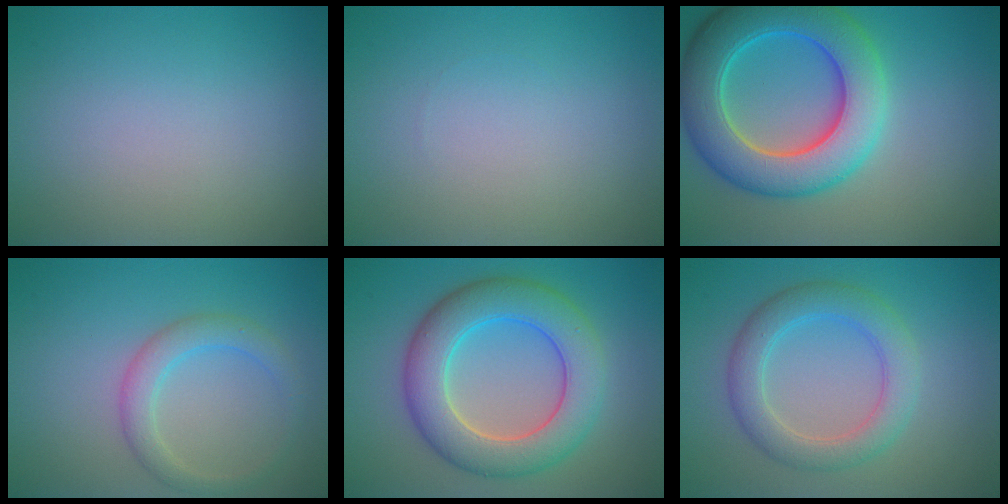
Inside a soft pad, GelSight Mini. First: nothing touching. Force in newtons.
{"total": 0.0}
{"total": 9.5, "press": 9.5, "slide": 0.2}
{"total": 2.8, "press": 2.8, "slide": 0.1}
{"total": 7.9, "press": 7.9, "slide": 0.3}
{"total": 4.4, "press": 4.4, "slide": 0.1}